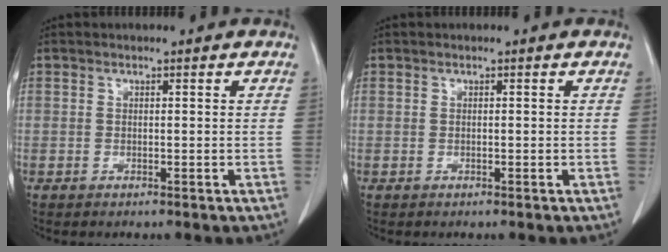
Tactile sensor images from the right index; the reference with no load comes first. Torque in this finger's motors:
{"motor_torque": [0.00, 0.00, 0.00, 0.00]}